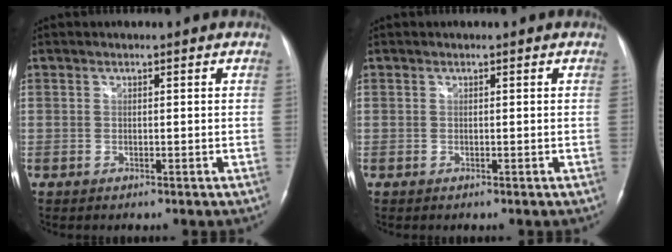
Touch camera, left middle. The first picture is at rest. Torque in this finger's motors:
{"motor_torque": [-0.02, 0.02, 0.00, 0.00]}